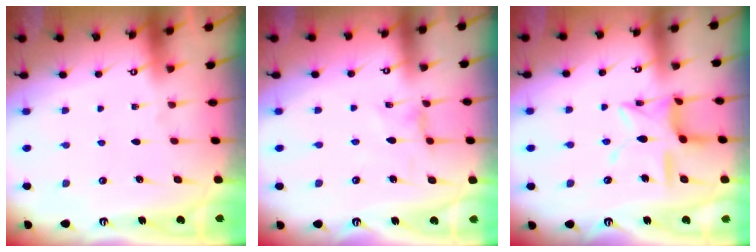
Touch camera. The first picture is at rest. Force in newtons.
{"total": 1.4, "press": 1.3, "slide": 0.3}
{"total": 12.5, "press": 12.5, "slide": 0.8}